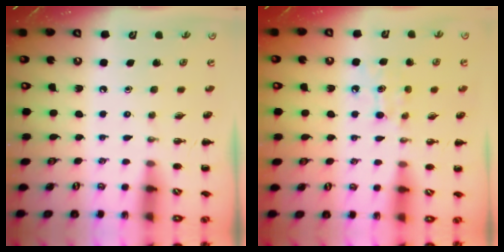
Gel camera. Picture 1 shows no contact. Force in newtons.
{"total": 5.1, "press": 4.9, "slide": 1.4}